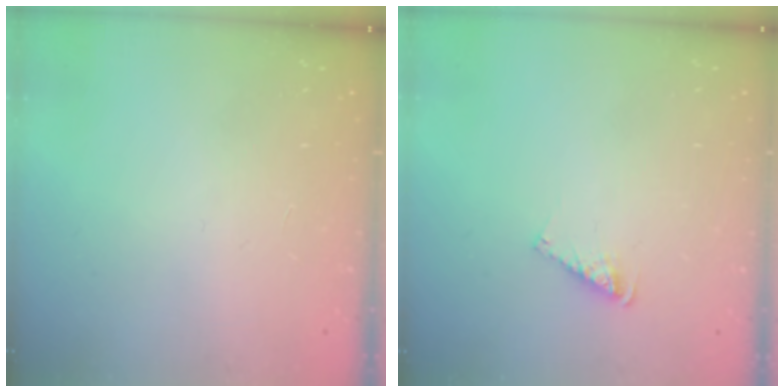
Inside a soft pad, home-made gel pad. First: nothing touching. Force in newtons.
{"total": 4.5, "press": 4.5, "slide": 0.2}